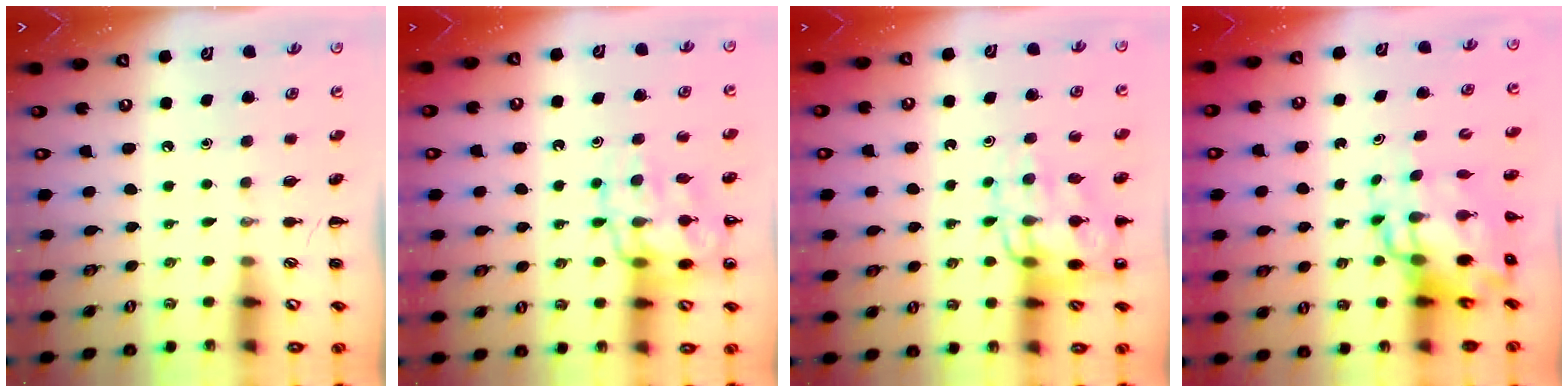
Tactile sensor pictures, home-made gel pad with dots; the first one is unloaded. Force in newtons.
{"total": 16.7, "press": 16.5, "slide": 2.8}
{"total": 12.8, "press": 12.5, "slide": 2.5}
{"total": 11.2, "press": 10.9, "slide": 2.9}